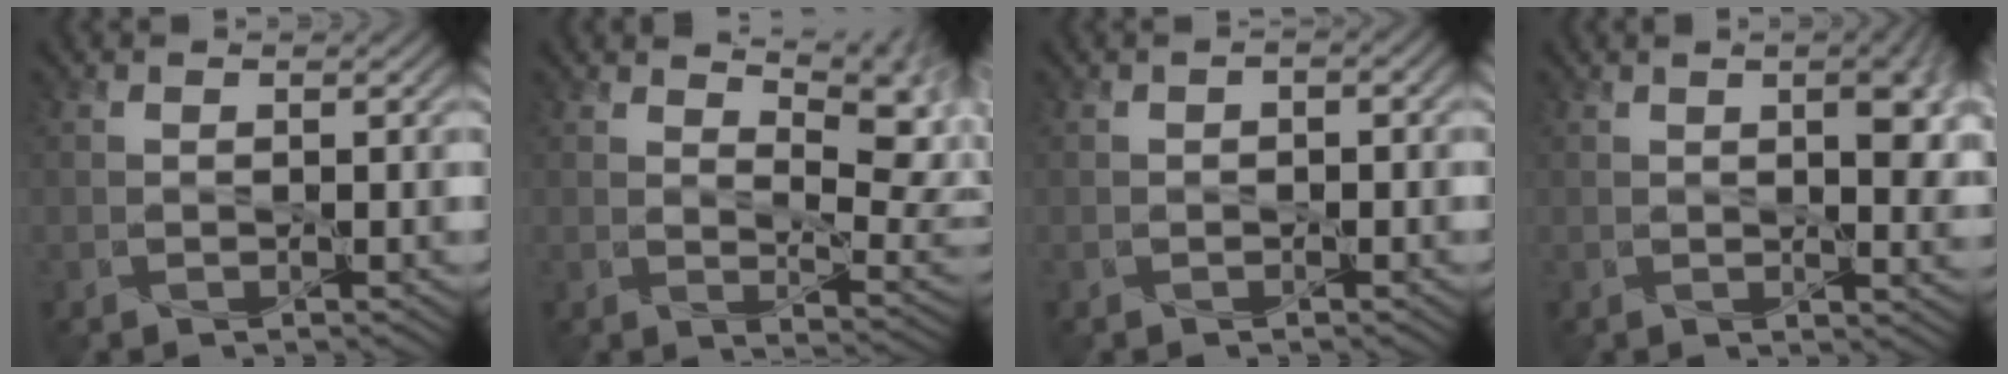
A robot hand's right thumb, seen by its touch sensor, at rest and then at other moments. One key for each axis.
{"total": 10.8, "fx": 6.7, "fy": 3.9, "fz": 7.6, "tx": -0.109, "ty": 0.001, "tz": 0.089}
{"total": 1.2, "fx": -0.2, "fy": 0.9, "fz": 0.8, "tx": -0.012, "ty": -0.002, "tz": -0.006}
{"total": 7.1, "fx": 1.7, "fy": 2.7, "fz": 6.3, "tx": -0.076, "ty": 0.003, "tz": 0.029}